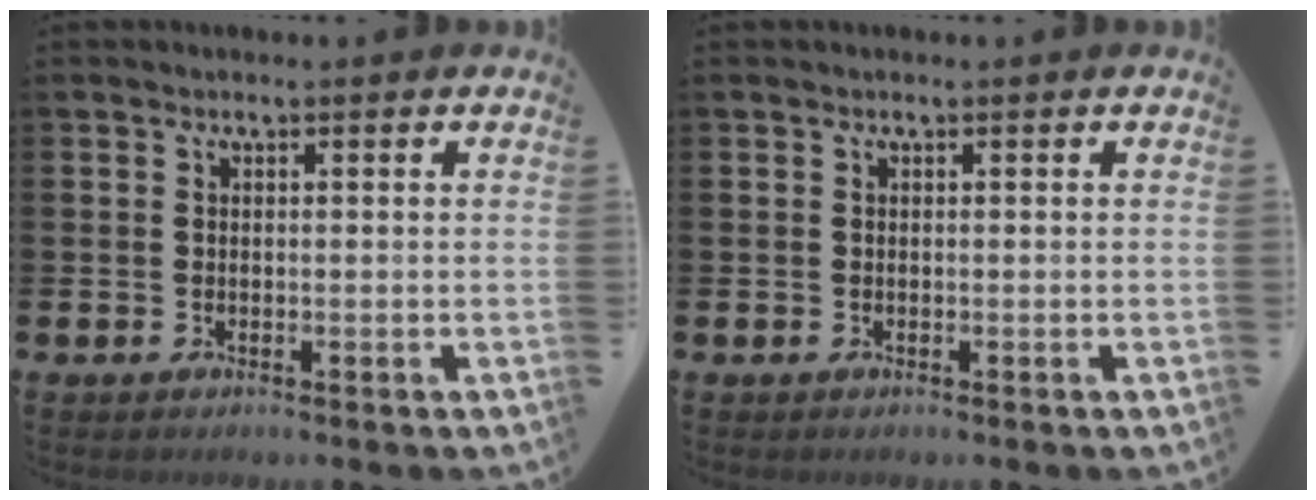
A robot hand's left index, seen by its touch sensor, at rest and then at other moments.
{"total": 0.0}